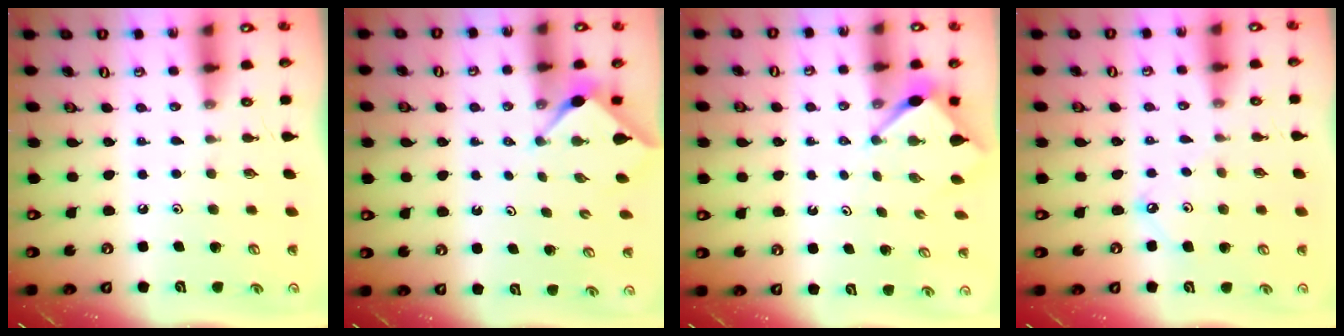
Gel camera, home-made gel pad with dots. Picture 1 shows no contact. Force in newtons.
{"total": 2.9, "press": 2.8, "slide": 0.5}
{"total": 3.5, "press": 3.5, "slide": 0.3}
{"total": 4.5, "press": 4.5, "slide": 0.2}